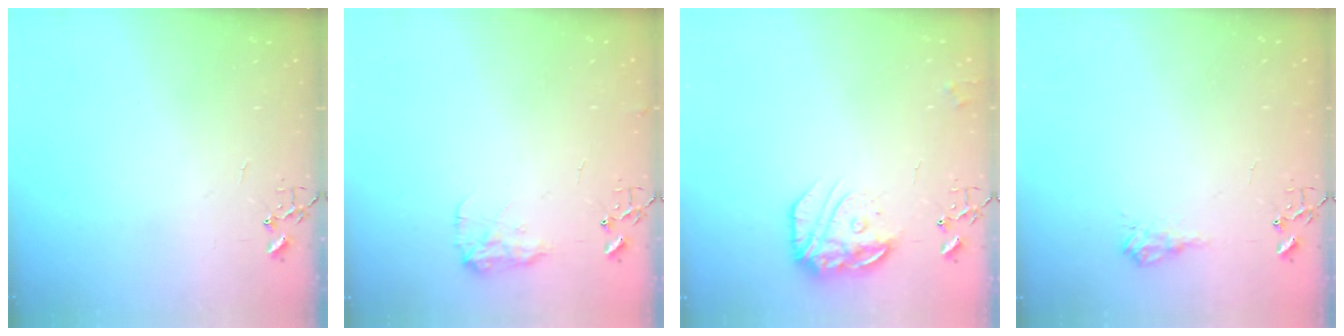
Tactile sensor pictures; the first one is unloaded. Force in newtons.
{"total": 8.7, "press": 8.6, "slide": 0.5}
{"total": 16.0, "press": 15.9, "slide": 1.3}
{"total": 8.5, "press": 8.5, "slide": 0.8}